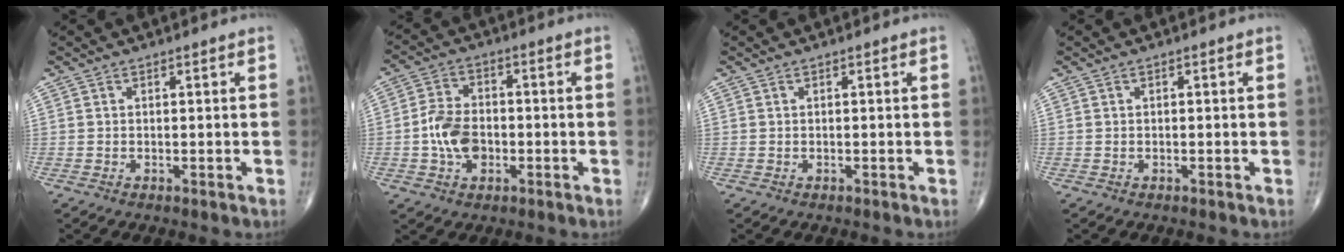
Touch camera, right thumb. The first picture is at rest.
{"total": 8.1, "force": [-1.6, 5.5, 5.7], "torque": [-0.096, 0.015, -0.036]}
{"total": 0.0}
{"total": 0.0}